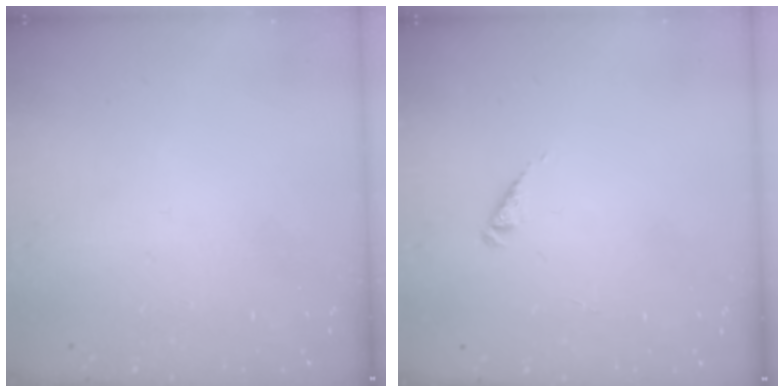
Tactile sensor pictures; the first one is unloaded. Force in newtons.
{"total": 2.5, "press": 2.5, "slide": 0.5}